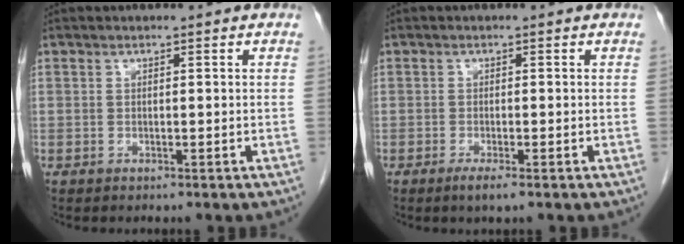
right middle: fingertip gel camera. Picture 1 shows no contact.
{"total": 2.0, "force": [-1.2, 0.1, 1.5], "torque": [-0.030, -0.005, -0.022]}